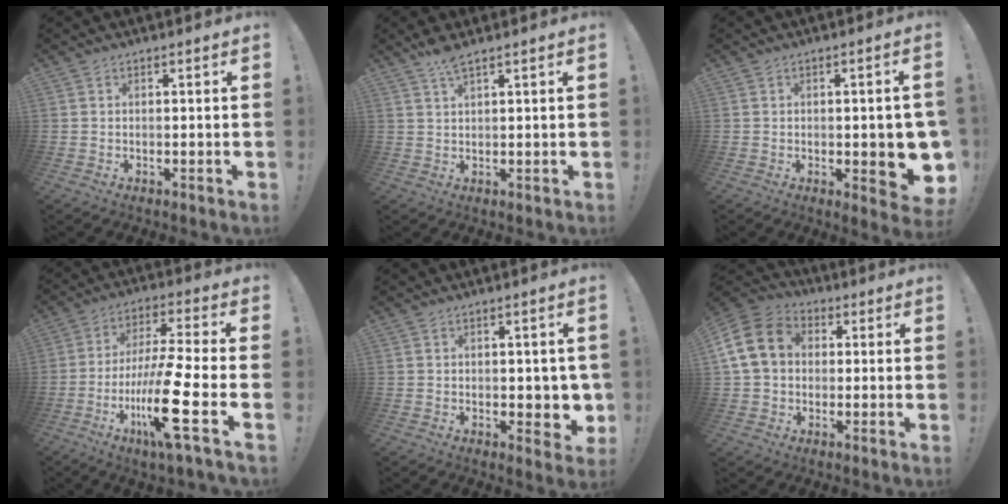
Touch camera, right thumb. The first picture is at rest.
{"total": 3.4, "force": [2.8, 0.5, 1.9], "torque": [-0.040, -0.008, 0.048]}
{"total": 8.2, "force": [-1.0, 2.8, 7.6], "torque": [-0.078, -0.008, -0.009]}
{"total": 18.6, "force": [-6.5, 2.5, 17.2], "torque": [-0.323, 0.029, -0.106]}
{"total": 4.4, "force": [-0.3, 2.7, 3.4], "torque": [-0.034, 0.003, -0.003]}
{"total": 14.6, "force": [2.6, 12.1, 7.8], "torque": [-0.139, 0.011, 0.057]}